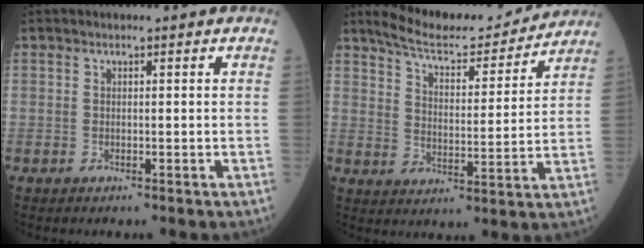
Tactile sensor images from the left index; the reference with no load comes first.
{"total": 13.2, "force": [12.6, 1.8, 3.6], "torque": [-0.059, 0.002, 0.192]}